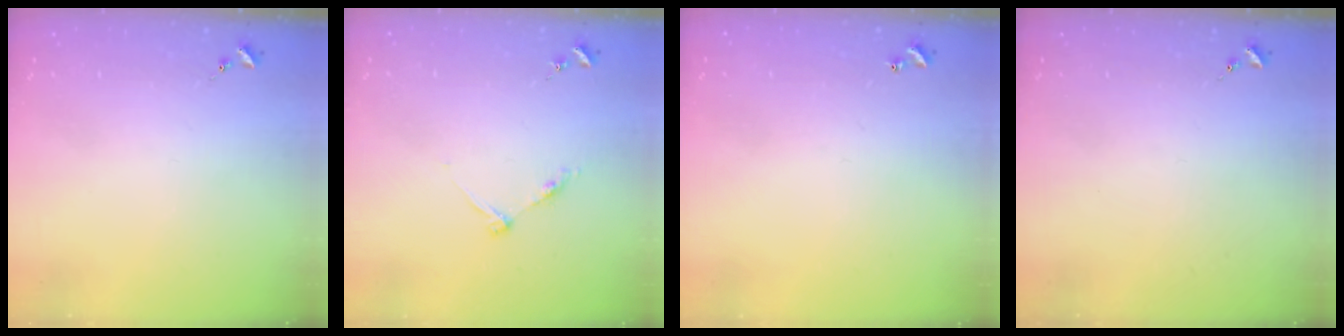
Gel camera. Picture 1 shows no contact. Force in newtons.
{"total": 5.1, "press": 5.0, "slide": 0.8}
{"total": 0.9, "press": 0.9, "slide": 0.2}
{"total": 0.0}